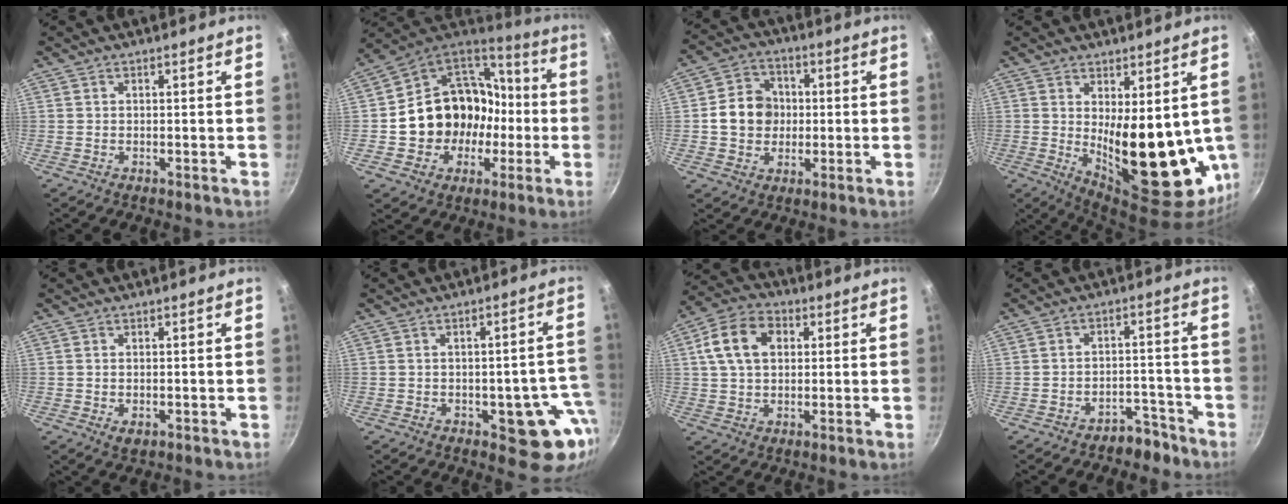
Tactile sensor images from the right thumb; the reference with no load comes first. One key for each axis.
{"total": 21.0, "fx": -2.6, "fy": 18.1, "fz": 10.2, "tx": -0.140, "ty": 0.057, "tz": -0.024}
{"total": 10.1, "fx": 0.1, "fy": 8.8, "fz": 5.0, "tx": -0.052, "ty": 0.016, "tz": -0.008}
{"total": 19.2, "fx": 0.6, "fy": 8.3, "fz": 17.3, "tx": -0.211, "ty": -0.045, "tz": 0.034}
{"total": 2.1, "fx": -0.4, "fy": 1.4, "fz": 1.6, "tx": -0.025, "ty": -0.005, "tz": -0.005}
{"total": 10.3, "fx": -3.1, "fy": 5.4, "fz": 8.1, "tx": -0.038, "ty": 0.022, "tz": -0.035}
{"total": 11.3, "fx": 2.8, "fy": 8.1, "fz": 7.4, "tx": -0.117, "ty": 0.013, "tz": 0.036}
{"total": 5.0, "fx": -4.0, "fy": 2.6, "fz": 1.3, "tx": 0.009, "ty": 0.055, "tz": -0.048}